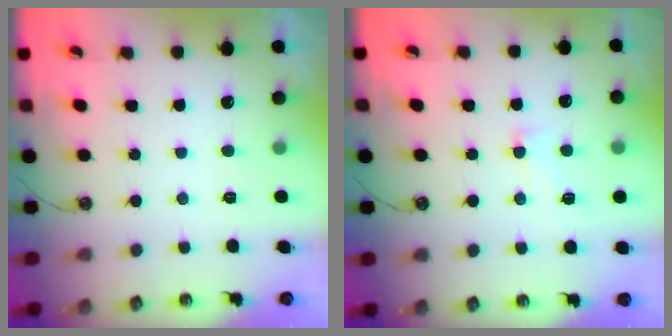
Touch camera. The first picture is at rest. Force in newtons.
{"total": 3.8, "press": 3.6, "slide": 1.1}